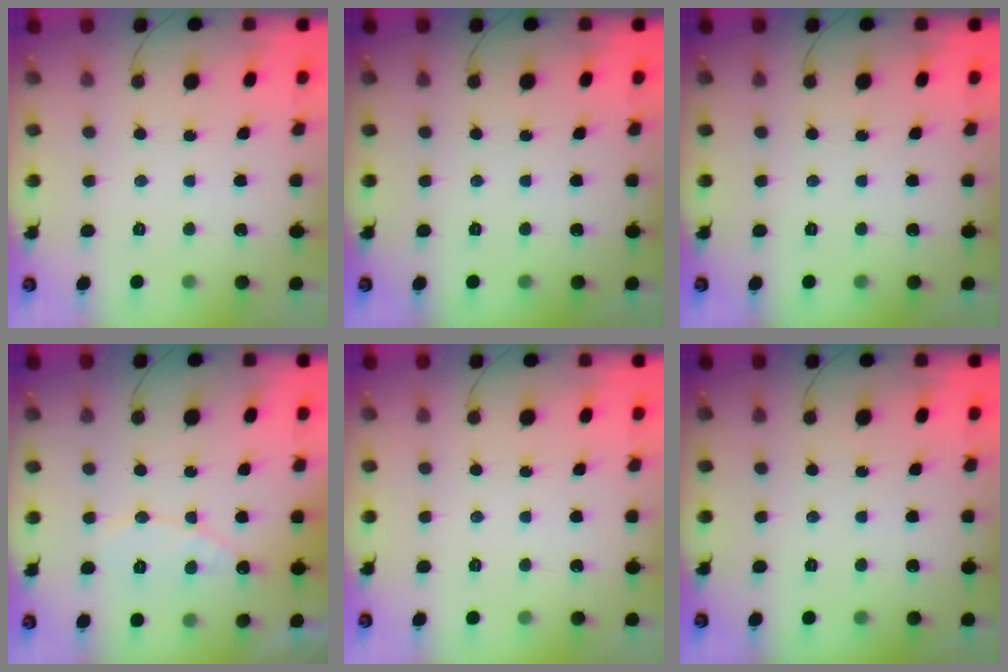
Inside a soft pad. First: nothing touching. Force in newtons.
{"total": 0.0}
{"total": 0.0}
{"total": 7.9, "press": 7.9, "slide": 0.7}
{"total": 0.0}
{"total": 0.0}